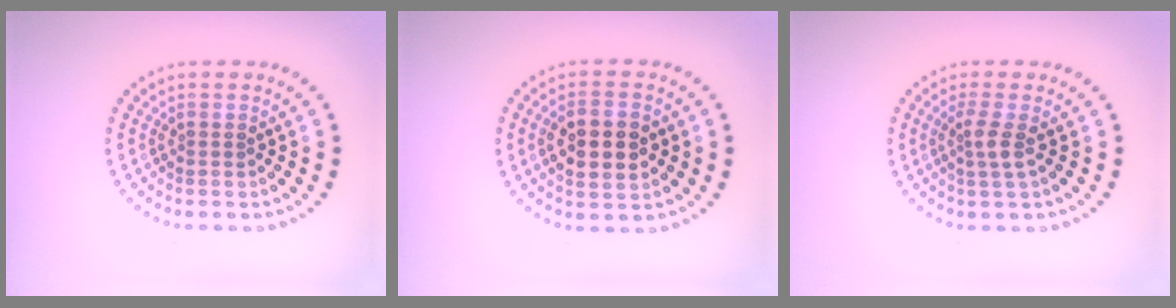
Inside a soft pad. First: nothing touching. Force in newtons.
{"total": 4.2, "press": 4.2, "slide": 0.3}
{"total": 1.9, "press": 1.4, "slide": 1.2}